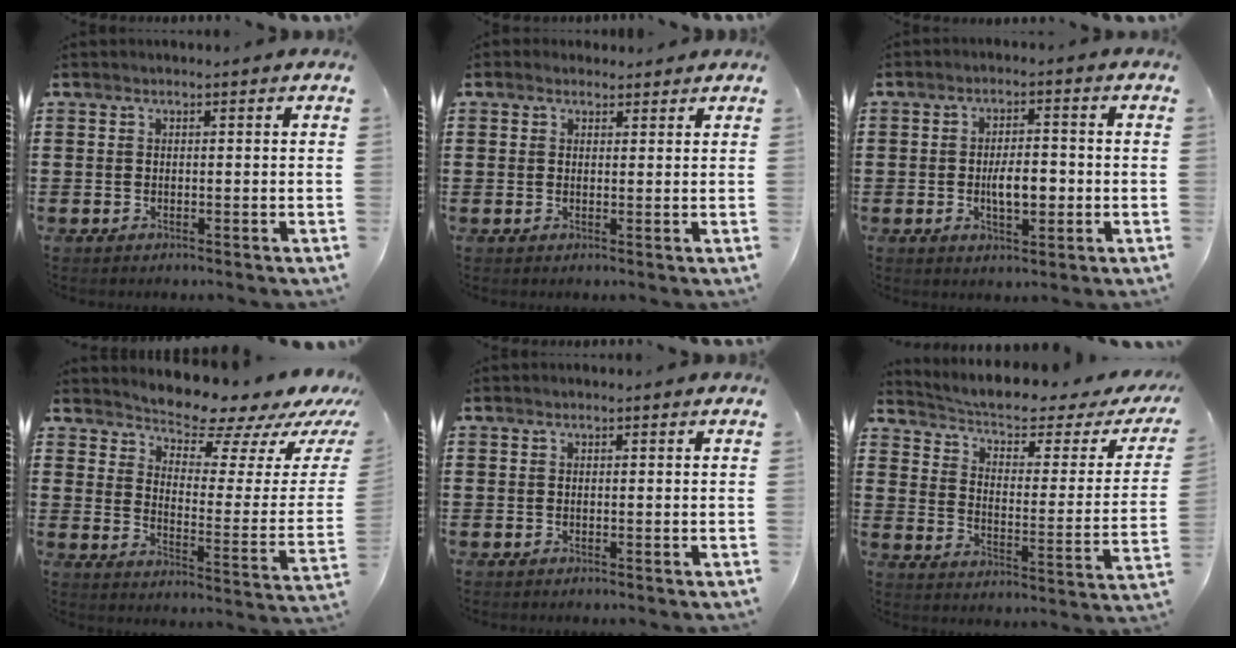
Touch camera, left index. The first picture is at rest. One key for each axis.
{"total": 1.6, "fx": 1.4, "fy": 0.9, "fz": 0.2, "tx": 0.001, "ty": 0.003, "tz": 0.025}
{"total": 5.2, "fx": -0.8, "fy": 2.3, "fz": 4.5, "tx": -0.066, "ty": -0.001, "tz": -0.020}
{"total": 7.7, "fx": 7.2, "fy": 1.3, "fz": 2.4, "tx": -0.052, "ty": -0.065, "tz": 0.118}
{"total": 0.0}
{"total": 4.5, "fx": 3.3, "fy": 0.6, "fz": 3.0, "tx": -0.076, "ty": -0.029, "tz": 0.048}